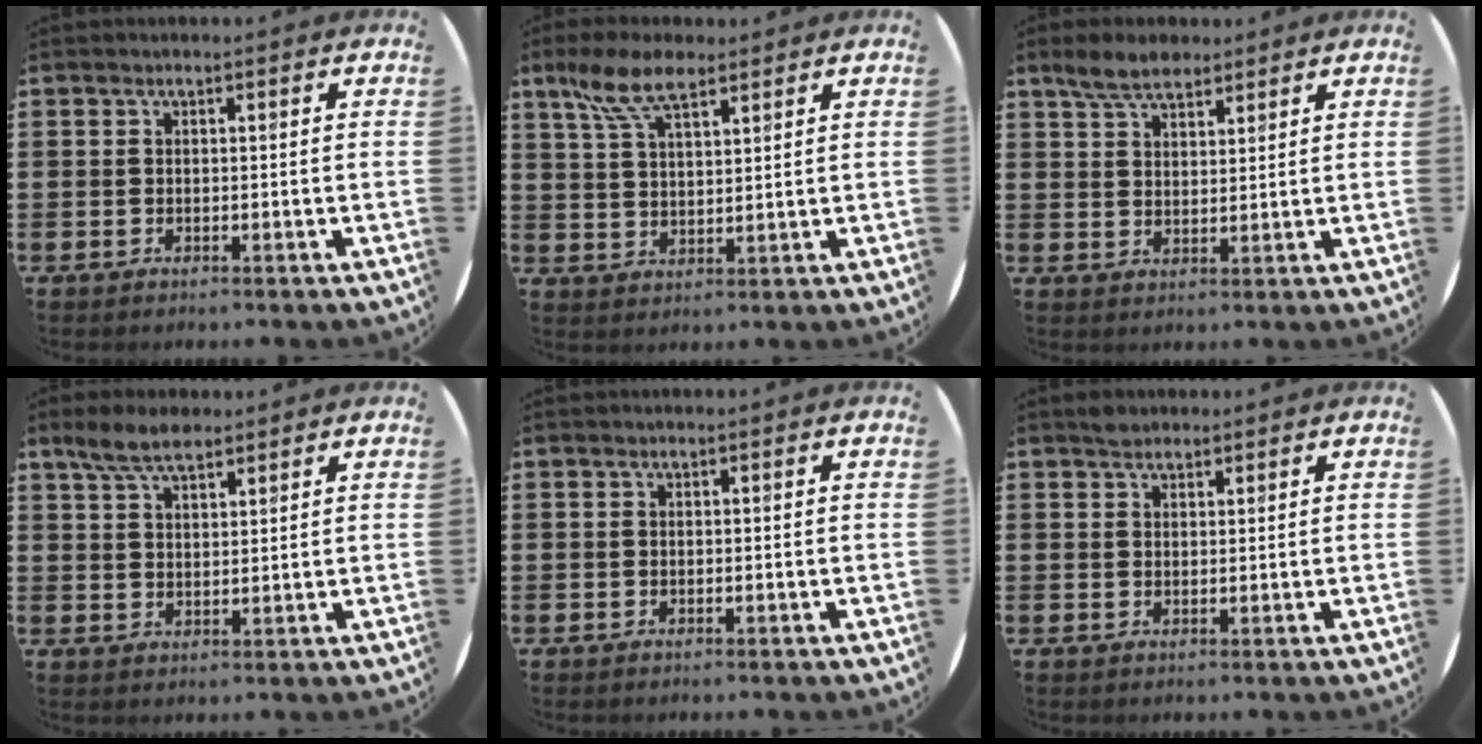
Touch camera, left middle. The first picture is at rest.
{"total": 7.4, "force": [5.2, 2.7, 4.5], "torque": [-0.102, -0.001, 0.096]}
{"total": 4.9, "force": [4.1, 2.0, 1.8], "torque": [-0.044, 0.000, 0.078]}
{"total": 5.2, "force": [4.3, 1.9, 2.4], "torque": [-0.057, -0.003, 0.080]}
{"total": 0.0}
{"total": 1.6, "force": [1.5, 0.6, 0.0], "torque": [0.005, 0.000, 0.028]}